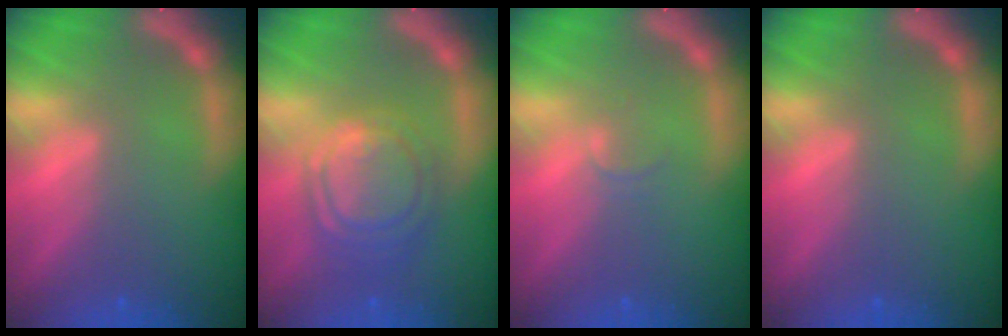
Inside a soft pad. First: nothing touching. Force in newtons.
{"total": 7.0}
{"total": 1.0}
{"total": 0.0}